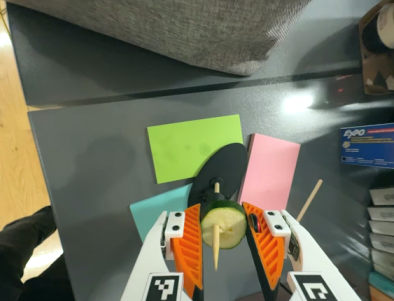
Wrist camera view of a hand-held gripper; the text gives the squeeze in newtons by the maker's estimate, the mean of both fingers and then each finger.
{"total": 10.5, "left": 10.8, "right": 10.3}